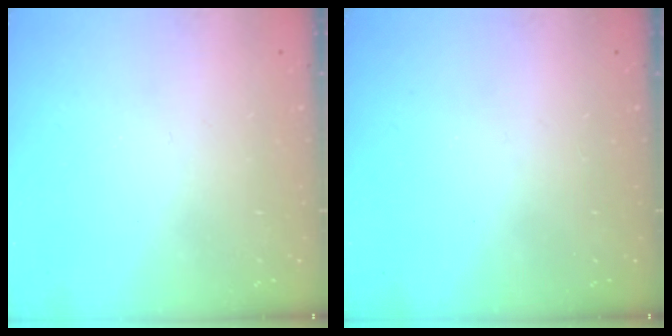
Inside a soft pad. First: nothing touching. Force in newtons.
{"total": 0.0}